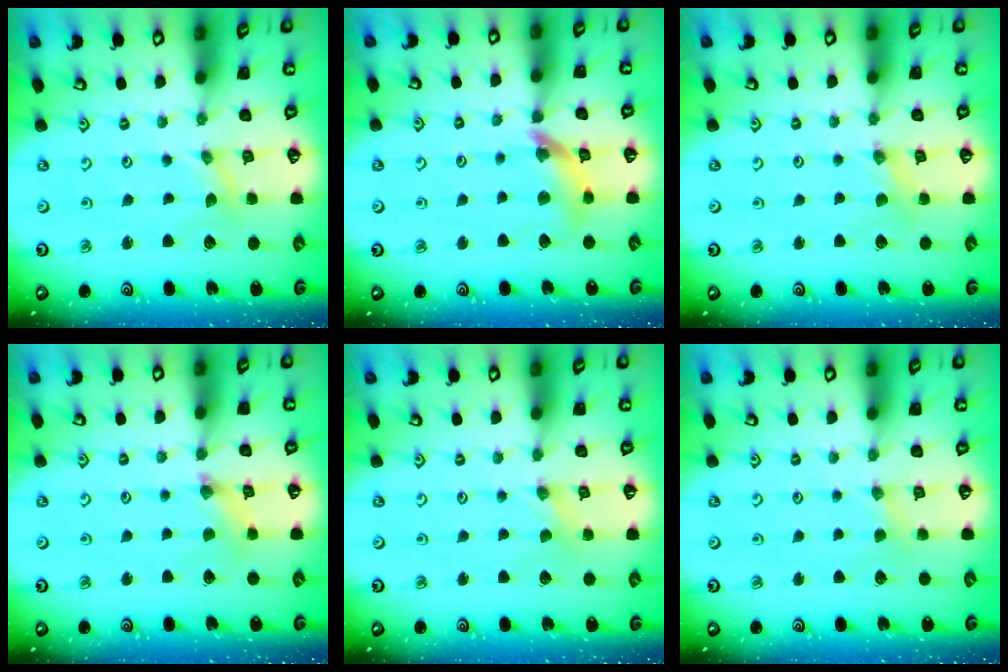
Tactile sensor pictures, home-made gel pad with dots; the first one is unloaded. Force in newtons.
{"total": 11.8, "press": 11.7, "slide": 1.5}
{"total": 1.4, "press": 1.3, "slide": 0.3}
{"total": 2.4, "press": 2.4, "slide": 0.4}
{"total": 0.0}
{"total": 2.2, "press": 2.2, "slide": 0.4}